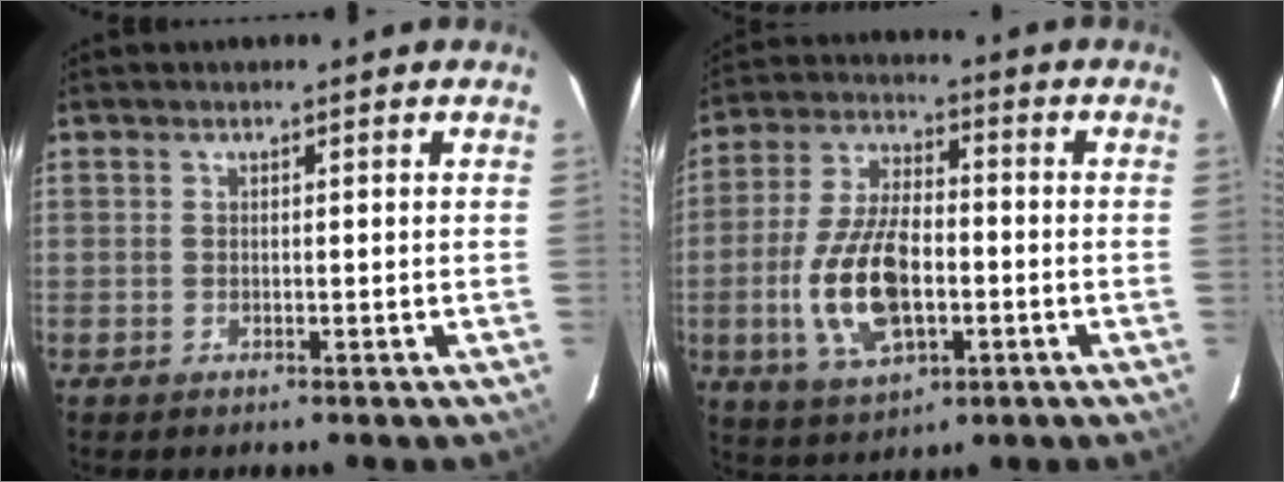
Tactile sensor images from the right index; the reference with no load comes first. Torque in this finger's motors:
{"motor_torque": [2.14, 0.00, 1.04, 0.15]}